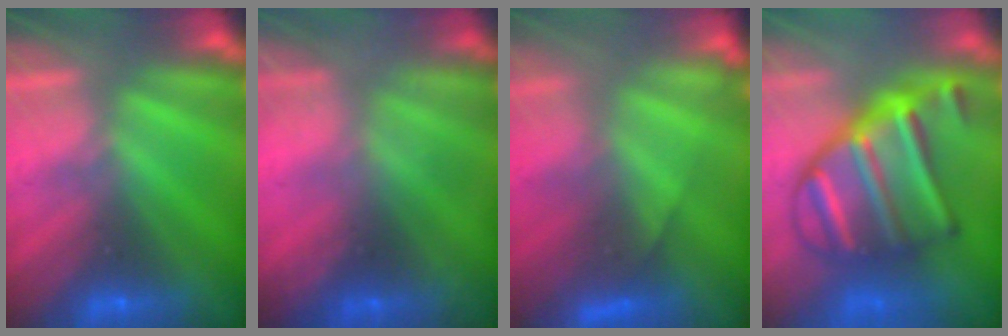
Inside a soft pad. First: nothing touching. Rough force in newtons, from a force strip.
{"total": 1.5}
{"total": 9.4}
{"total": 9.0}